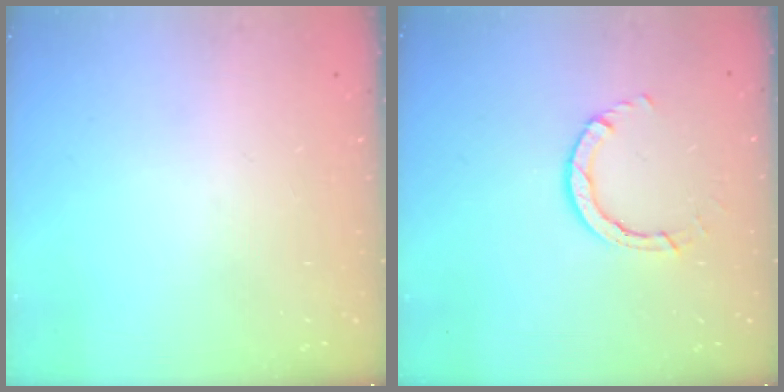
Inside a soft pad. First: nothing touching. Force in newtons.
{"total": 3.7, "press": 3.7, "slide": 0.4}